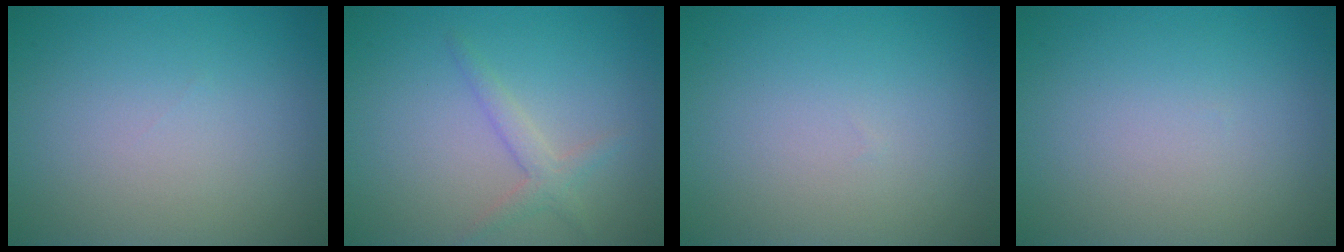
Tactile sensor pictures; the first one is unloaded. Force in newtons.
{"total": 1.8, "press": 1.8, "slide": 0.1}
{"total": 0.0}
{"total": 0.0}